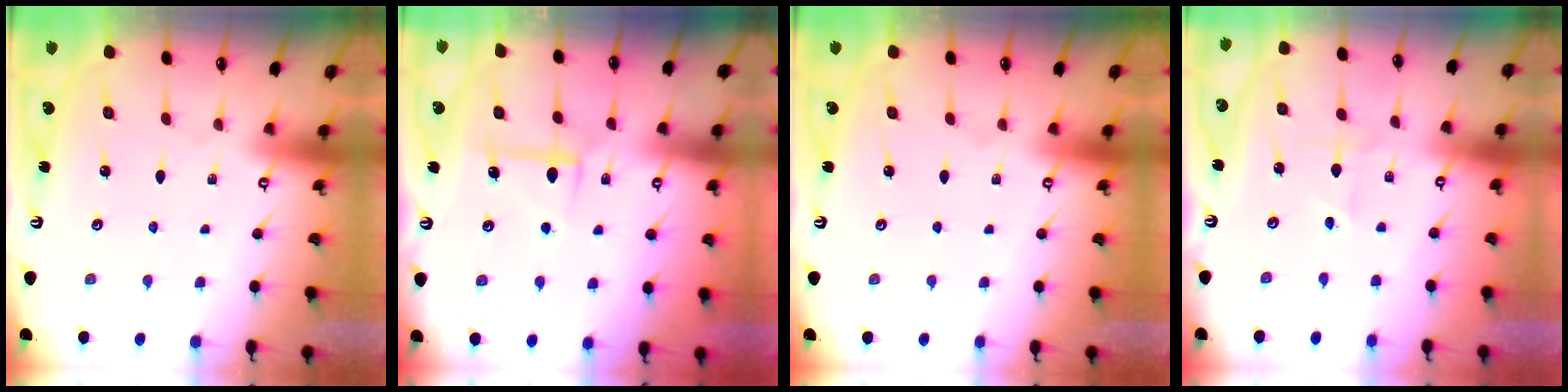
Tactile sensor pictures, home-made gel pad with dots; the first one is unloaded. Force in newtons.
{"total": 6.6, "press": 6.6, "slide": 0.3}
{"total": 0.0}
{"total": 1.2, "press": 1.2, "slide": 0.2}